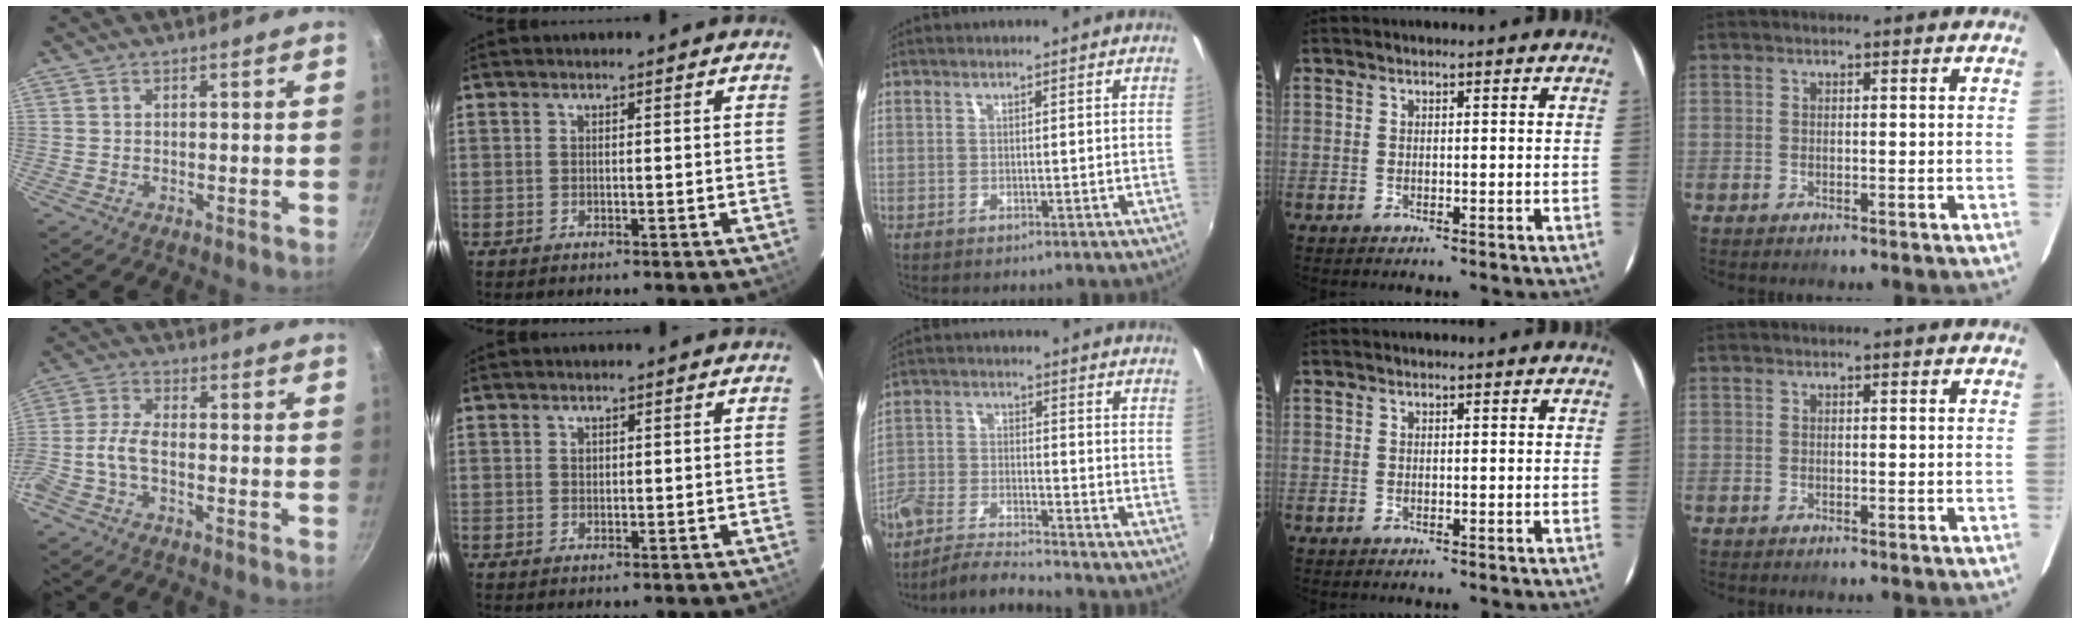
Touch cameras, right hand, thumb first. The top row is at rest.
{"thumb": {"total": 5.1, "force": [-2.3, 2.2, 4.0], "torque": [-0.097, 0.025, -0.059]}, "index": {"total": 0.7, "force": [0.2, 0.7, 0.2], "torque": [-0.001, 0.003, 0.005]}, "middle": {"total": 7.8, "force": [-7.0, 1.0, 3.3], "torque": [-0.079, -0.007, -0.143]}}